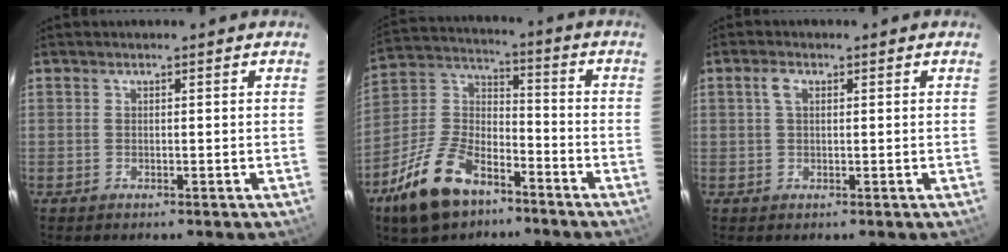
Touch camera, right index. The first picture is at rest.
{"total": 14.7, "force": [-9.2, 7.5, 8.7], "torque": [-0.194, 0.002, -0.167]}
{"total": 2.2, "force": [0.8, 1.1, 1.7], "torque": [-0.035, 0.007, 0.014]}